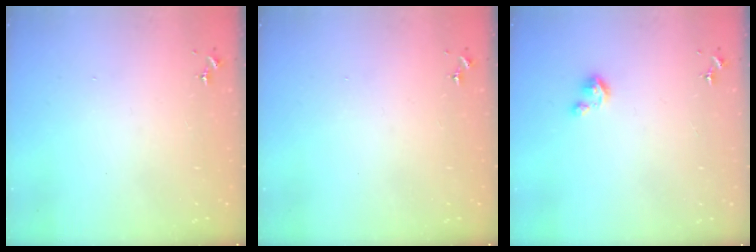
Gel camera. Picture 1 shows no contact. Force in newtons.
{"total": 0.0}
{"total": 3.8, "press": 3.8, "slide": 0.4}